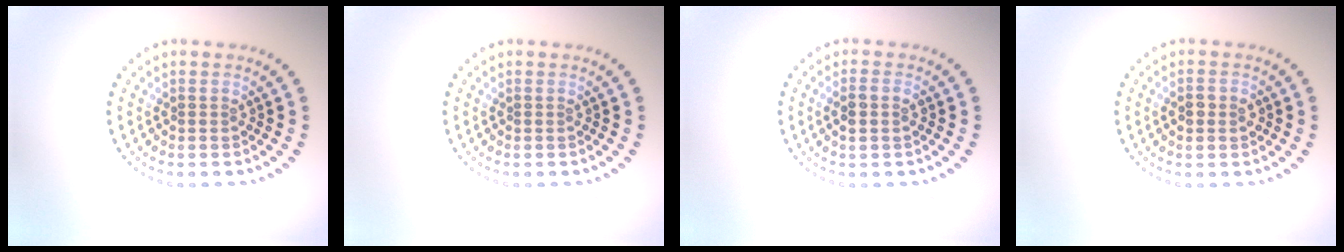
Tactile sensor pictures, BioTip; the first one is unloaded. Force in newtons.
{"total": 0.0}
{"total": 1.8, "press": 1.7, "slide": 0.6}
{"total": 1.9, "press": 1.9, "slide": 0.2}